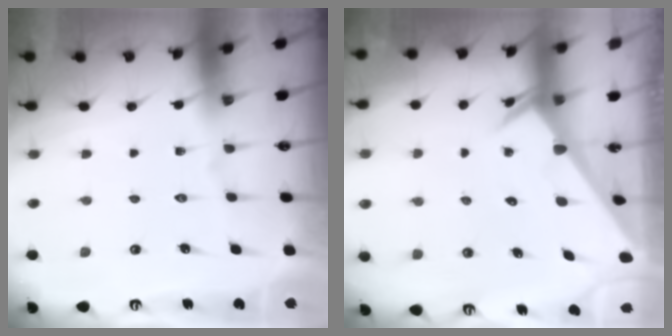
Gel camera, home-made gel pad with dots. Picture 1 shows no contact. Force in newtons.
{"total": 2.0, "press": 2.0, "slide": 0.1}